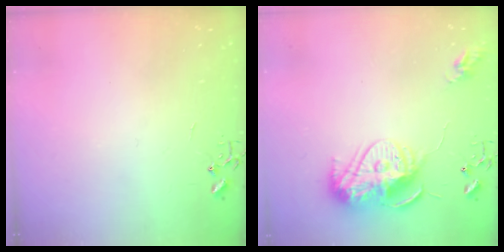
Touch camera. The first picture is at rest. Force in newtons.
{"total": 14.0, "press": 13.9, "slide": 1.2}